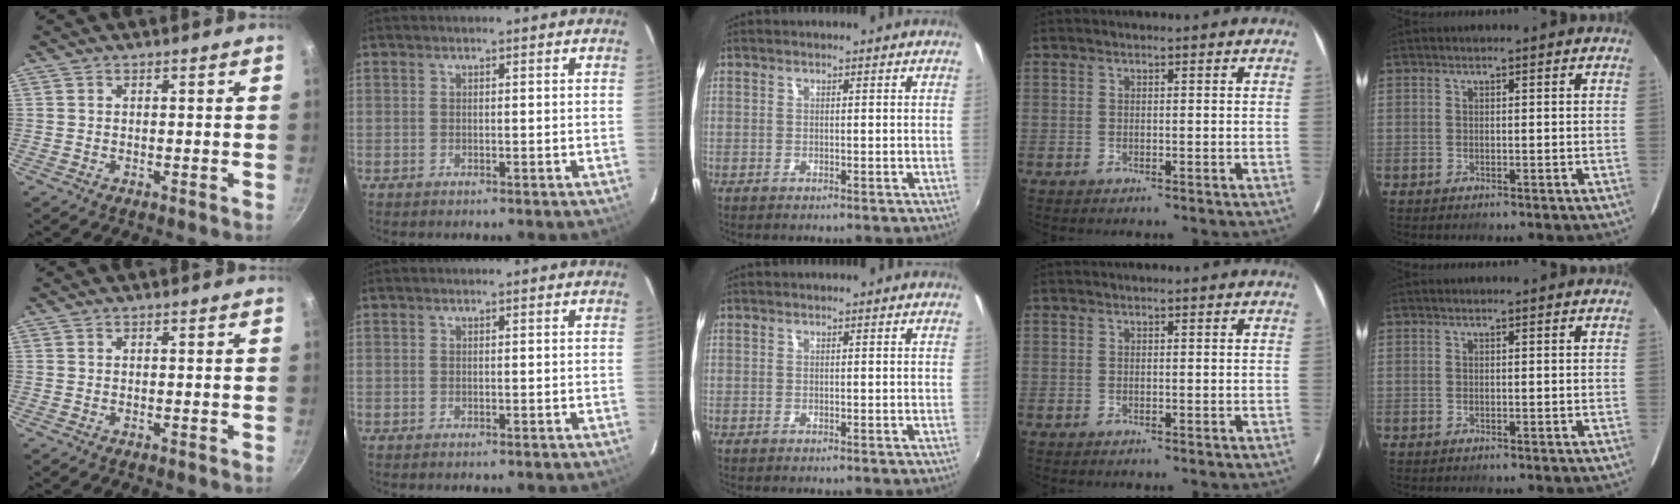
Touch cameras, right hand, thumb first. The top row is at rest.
{}